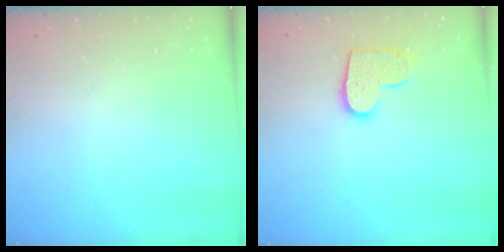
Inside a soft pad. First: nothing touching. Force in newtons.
{"total": 9.9, "press": 9.9, "slide": 0.4}